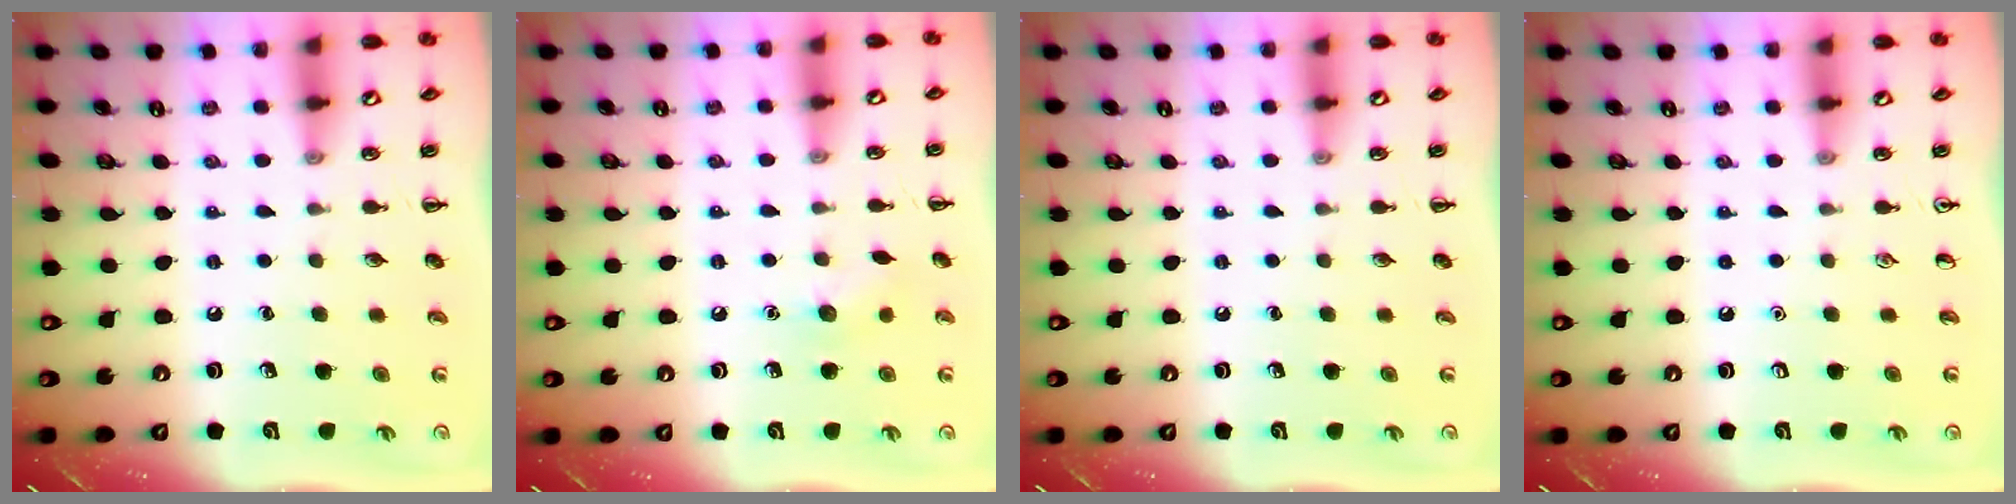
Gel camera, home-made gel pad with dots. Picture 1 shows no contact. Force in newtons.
{"total": 6.3, "press": 6.1, "slide": 1.7}
{"total": 0.0}
{"total": 0.0}